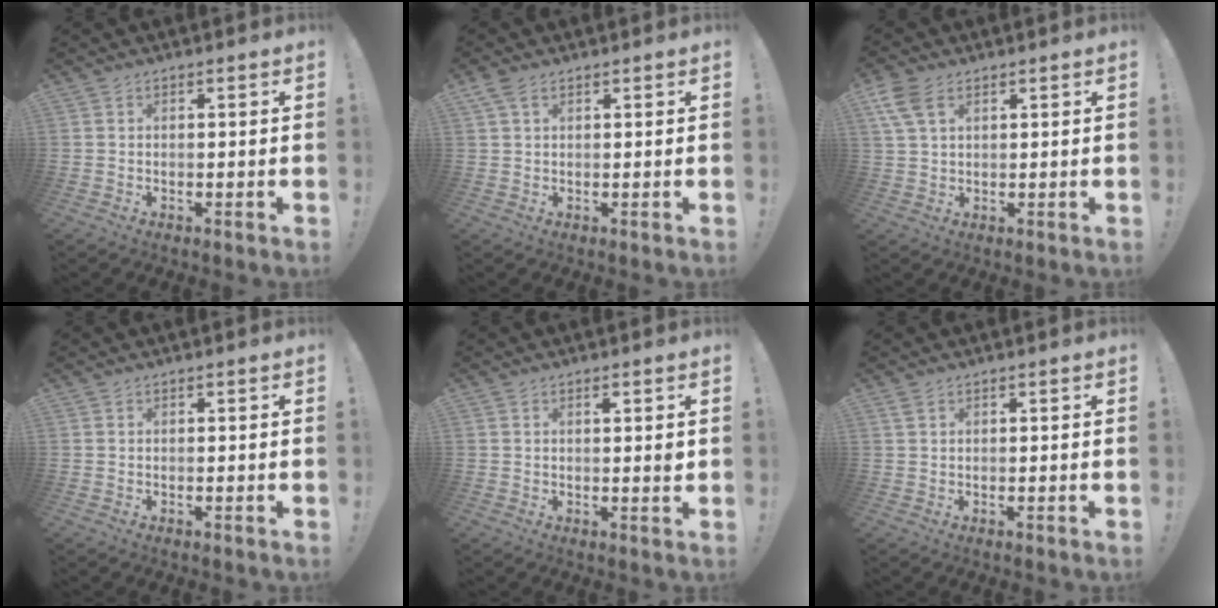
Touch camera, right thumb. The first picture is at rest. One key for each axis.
{"total": 3.1, "fx": 1.8, "fy": 1.5, "fz": 2.0, "tx": -0.035, "ty": -0.003, "tz": 0.032}
{"total": 7.6, "fx": 3.5, "fy": 4.8, "fz": 4.7, "tx": -0.092, "ty": -0.008, "tz": 0.067}
{"total": 0.0}
{"total": 1.5, "fx": 0.7, "fy": 0.2, "fz": 1.4, "tx": -0.013, "ty": -0.004, "tz": 0.007}
{"total": 1.2, "fx": 0.6, "fy": 0.5, "fz": 0.8, "tx": -0.017, "ty": 0.002, "tz": 0.012}